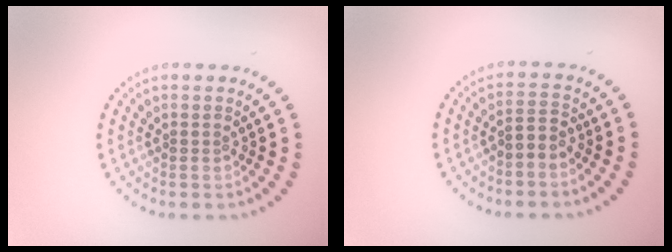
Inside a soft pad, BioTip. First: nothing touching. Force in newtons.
{"total": 1.6, "press": 1.3, "slide": 1.0}